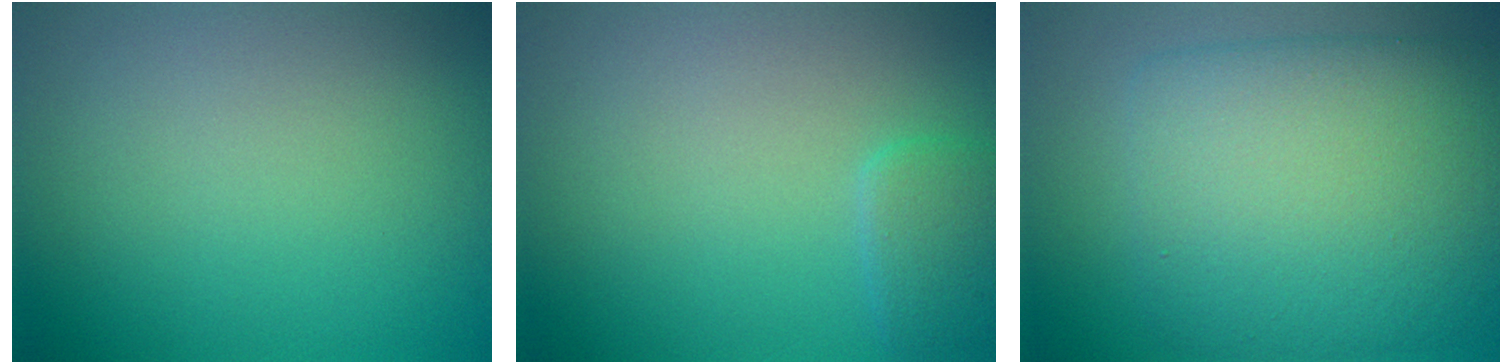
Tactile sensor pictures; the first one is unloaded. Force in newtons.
{"total": 1.8, "press": 1.8, "slide": 0.1}
{"total": 9.9, "press": 9.9, "slide": 0.3}